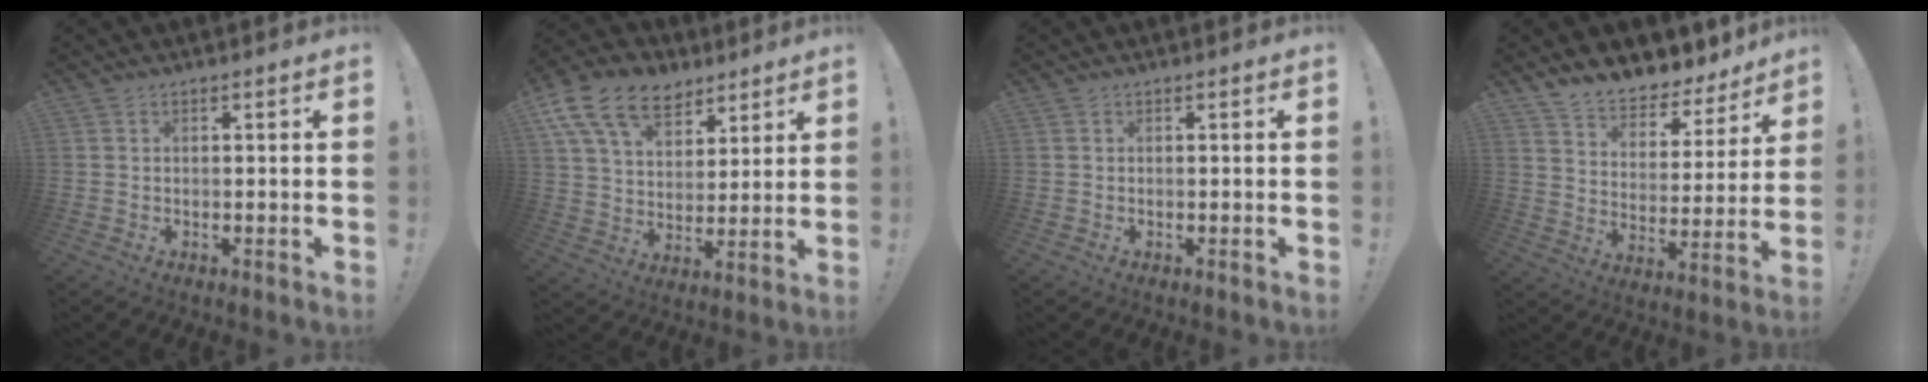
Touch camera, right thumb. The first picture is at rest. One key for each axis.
{"total": 17.0, "fx": 9.5, "fy": 11.0, "fz": 8.7, "tx": -0.152, "ty": -0.044, "tz": 0.180}
{"total": 0.0}
{"total": 9.2, "fx": 8.7, "fy": 2.8, "fz": 1.5, "tx": -0.037, "ty": -0.082, "tz": 0.156}